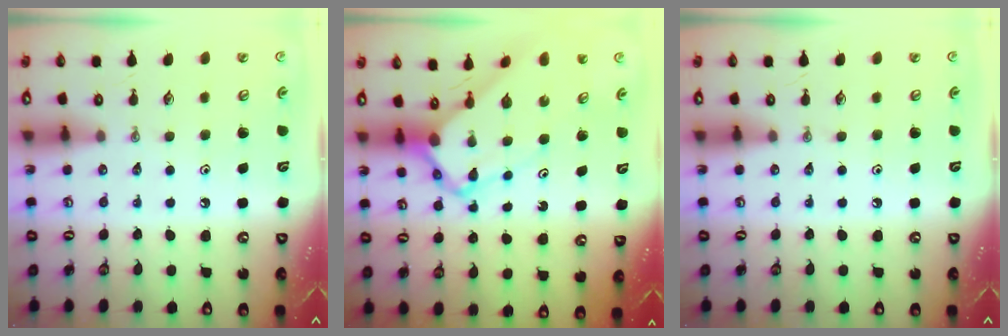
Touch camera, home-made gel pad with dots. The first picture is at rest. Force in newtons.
{"total": 7.2, "press": 7.2, "slide": 0.6}
{"total": 0.0}